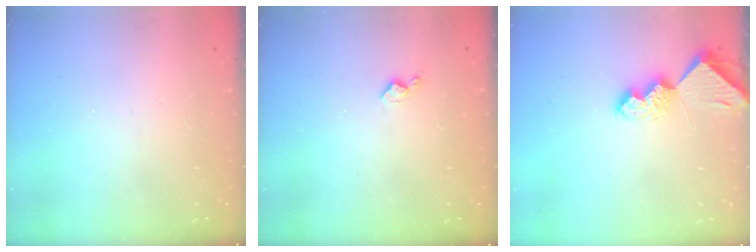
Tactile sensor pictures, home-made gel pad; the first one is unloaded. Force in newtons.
{"total": 3.9, "press": 3.8, "slide": 0.7}
{"total": 7.7, "press": 7.6, "slide": 0.9}